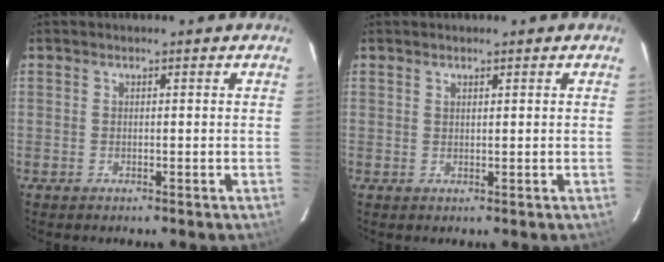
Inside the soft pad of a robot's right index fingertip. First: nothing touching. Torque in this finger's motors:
{"motor_torque": [-0.49, 0.37, 0.04, 0.00]}